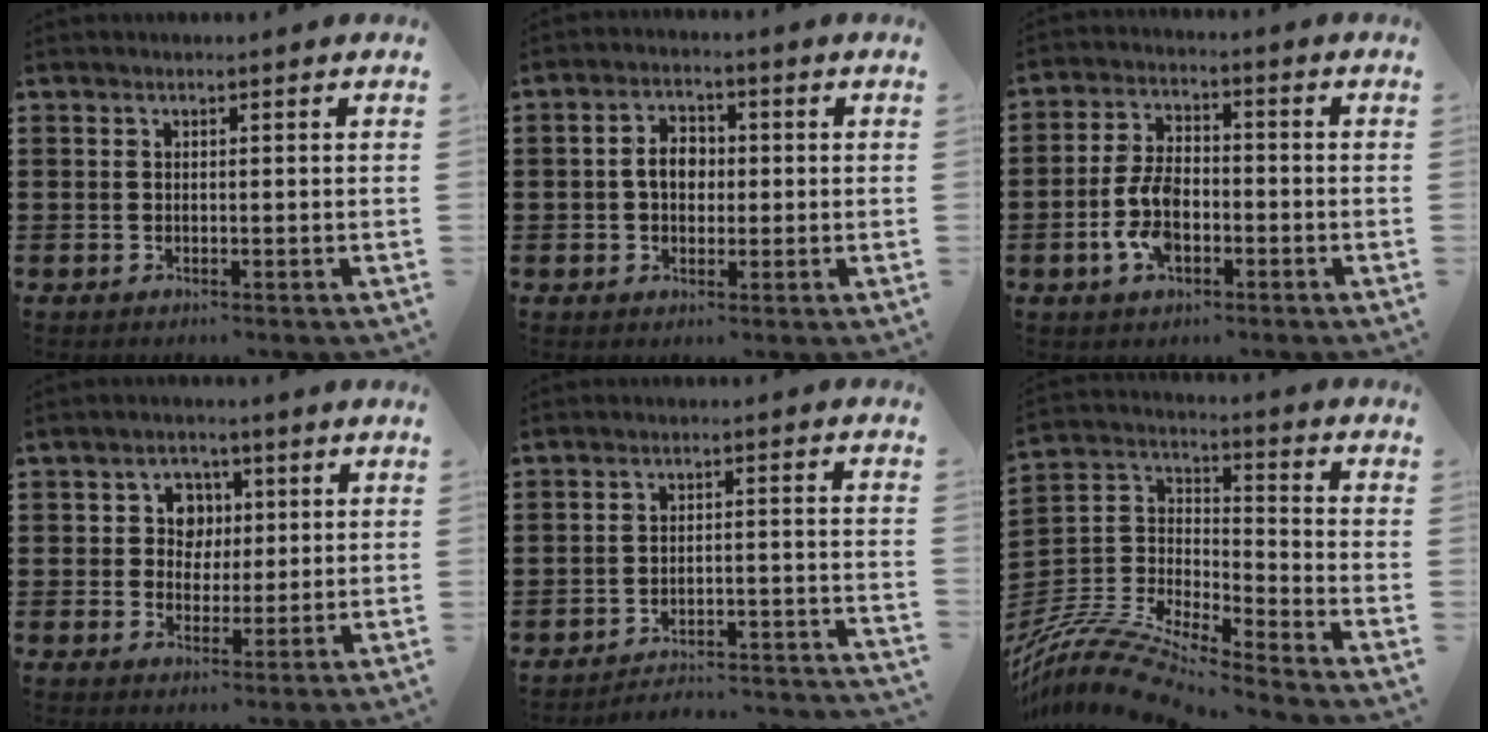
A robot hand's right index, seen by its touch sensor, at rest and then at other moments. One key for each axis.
{"total": 4.2, "fx": -0.1, "fy": 2.9, "fz": 3.0, "tx": -0.063, "ty": 0.012, "tz": -0.005}
{"total": 7.3, "fx": -2.4, "fy": 3.9, "fz": 5.7, "tx": -0.140, "ty": -0.003, "tz": -0.050}
{"total": 3.6, "fx": 0.6, "fy": 3.5, "fz": 0.2, "tx": -0.003, "ty": 0.007, "tz": 0.004}
{"total": 3.4, "fx": -3.2, "fy": 0.2, "fz": 1.1, "tx": -0.028, "ty": -0.009, "tz": -0.071}
{"total": 11.1, "fx": -10.3, "fy": 1.3, "fz": 4.0, "tx": -0.099, "ty": 0.010, "tz": -0.214}